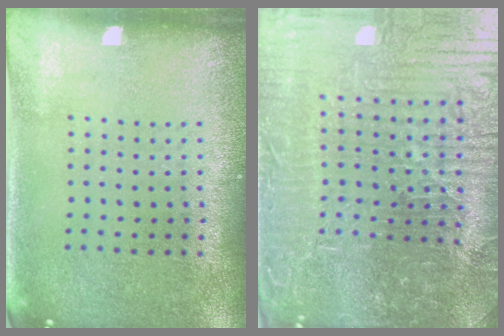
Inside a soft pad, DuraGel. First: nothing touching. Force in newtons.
{"total": 6.3, "press": 5.8, "slide": 2.2}